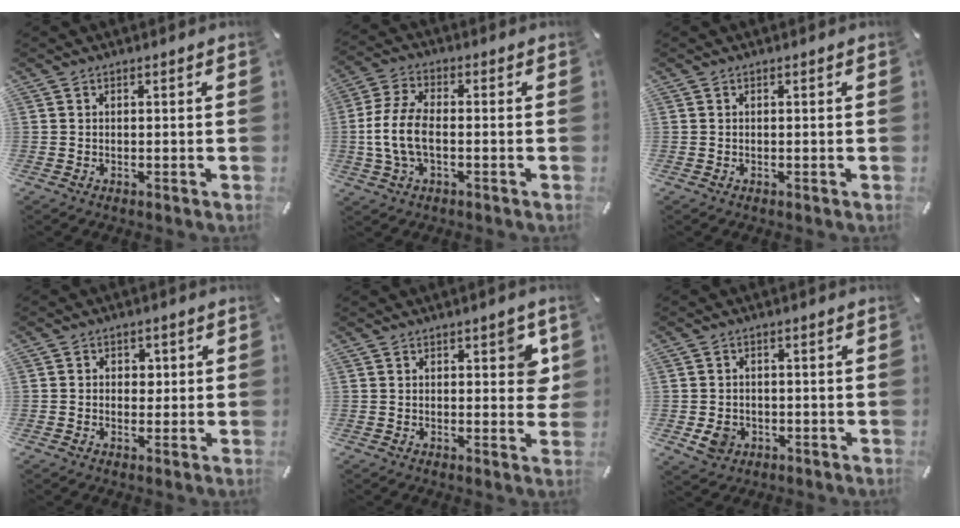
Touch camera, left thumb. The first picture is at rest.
{"total": 9.4, "force": [-1.7, 4.9, 7.9], "torque": [-0.176, -0.004, -0.032]}
{"total": 0.0}
{"total": 2.9, "force": [-0.4, 2.5, 1.5], "torque": [-0.022, 0.004, -0.012]}
{"total": 5.4, "force": [1.7, 2.7, 4.4], "torque": [-0.049, -0.008, 0.022]}
{"total": 5.2, "force": [-1.6, 4.5, 2.2], "torque": [-0.048, 0.001, -0.029]}